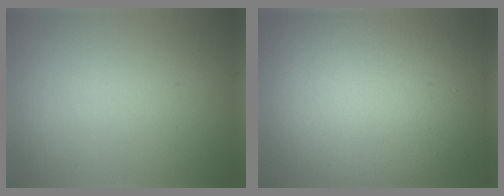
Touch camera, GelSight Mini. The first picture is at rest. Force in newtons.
{"total": 15.4, "press": 15.4, "slide": 0.7}